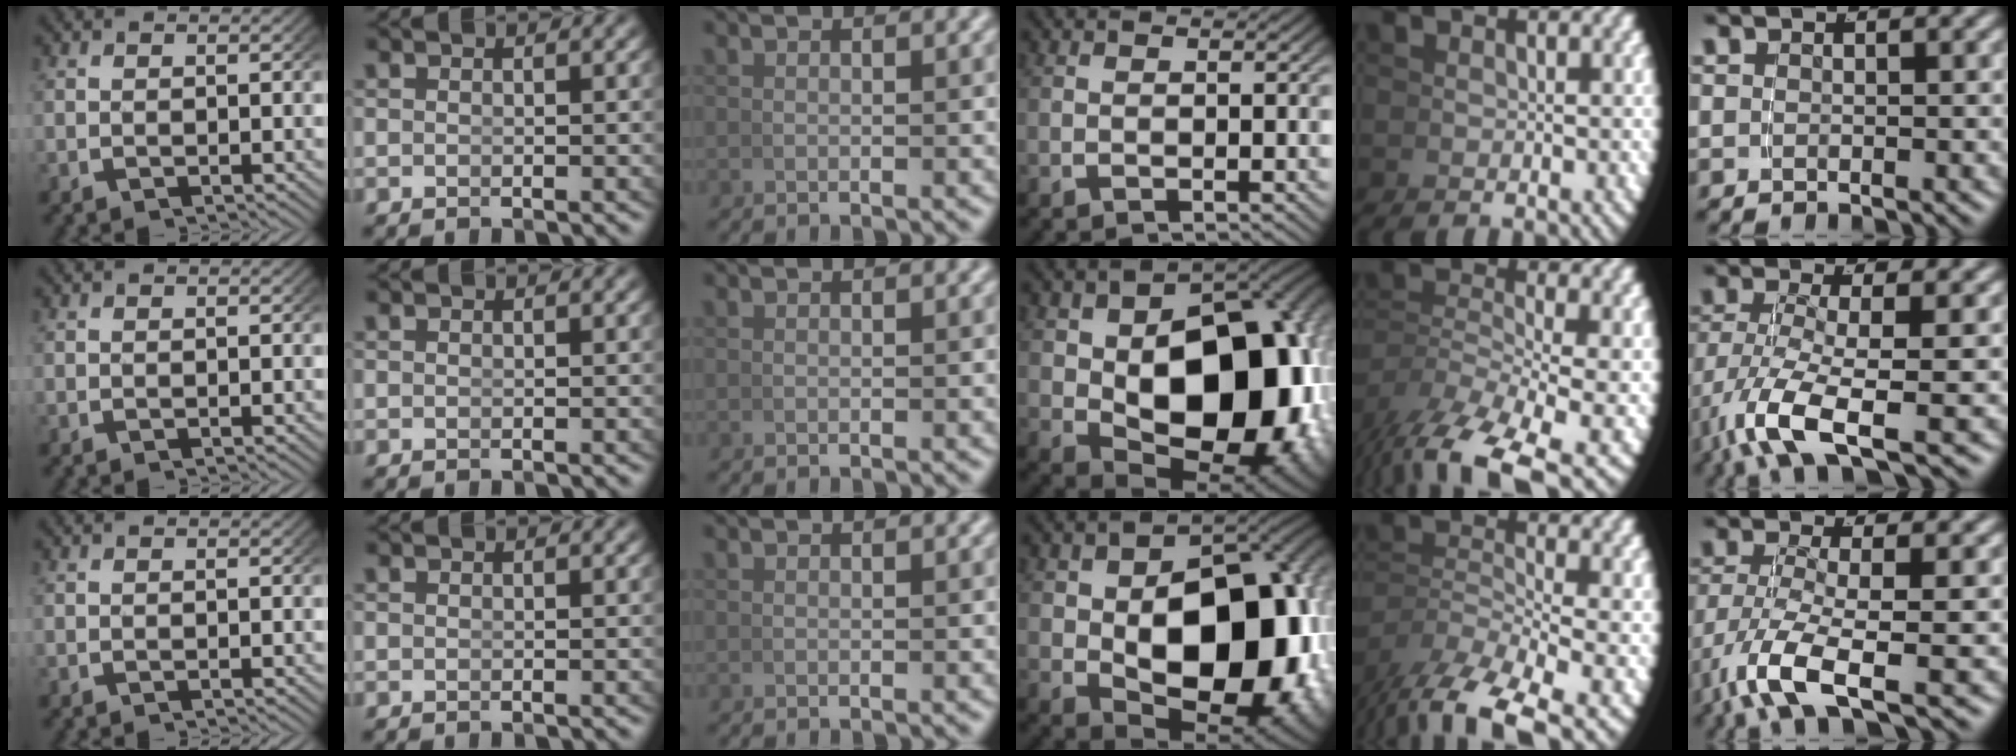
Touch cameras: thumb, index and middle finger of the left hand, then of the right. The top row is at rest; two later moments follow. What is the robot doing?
{"motion": "lift_and_place", "object": "bowl"}